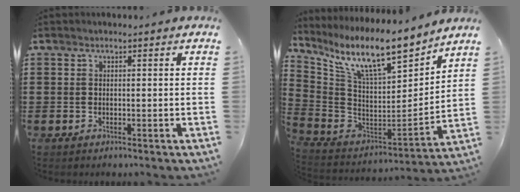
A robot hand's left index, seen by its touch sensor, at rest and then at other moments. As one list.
[{"total": 12.3, "force": [9.4, 2.3, 7.7], "torque": [-0.176, -0.065, 0.159]}]